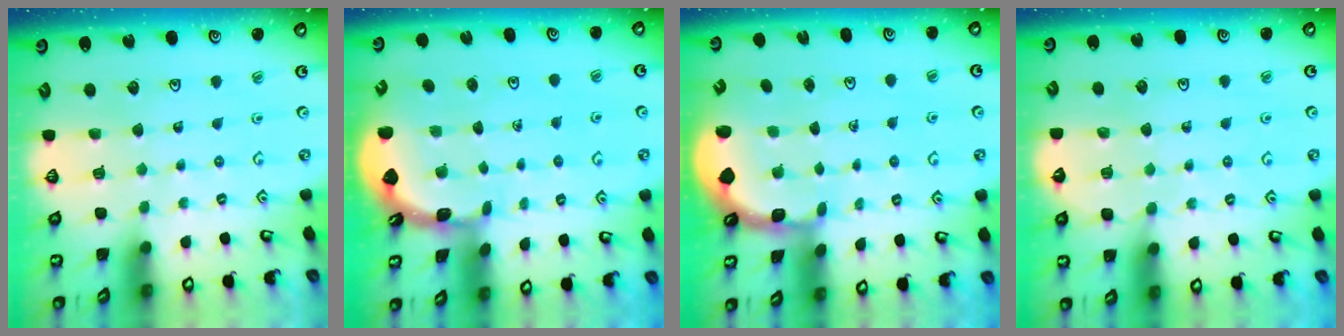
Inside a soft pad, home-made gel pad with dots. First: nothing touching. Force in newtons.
{"total": 1.7, "press": 1.7, "slide": 0.1}
{"total": 1.8, "press": 1.7, "slide": 0.5}
{"total": 6.9, "press": 6.6, "slide": 1.9}